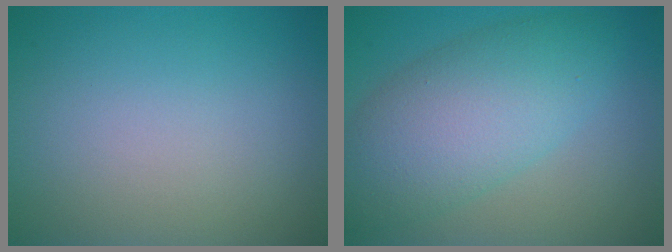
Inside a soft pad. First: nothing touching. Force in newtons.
{"total": 7.5, "press": 7.5, "slide": 0.3}